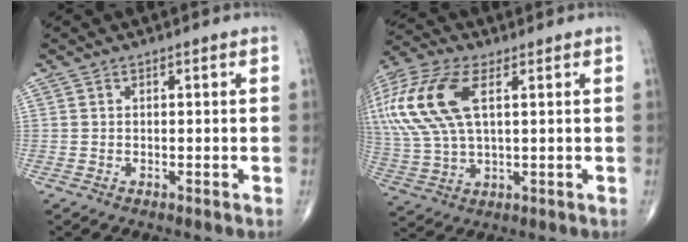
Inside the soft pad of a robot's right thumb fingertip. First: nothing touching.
{"total": 20.3, "force": [6.0, 10.3, 16.4], "torque": [-0.404, 0.012, 0.114]}